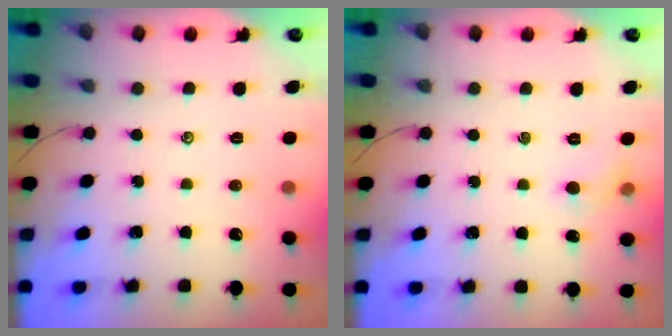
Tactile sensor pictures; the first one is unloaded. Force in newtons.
{"total": 3.8, "press": 3.6, "slide": 1.4}